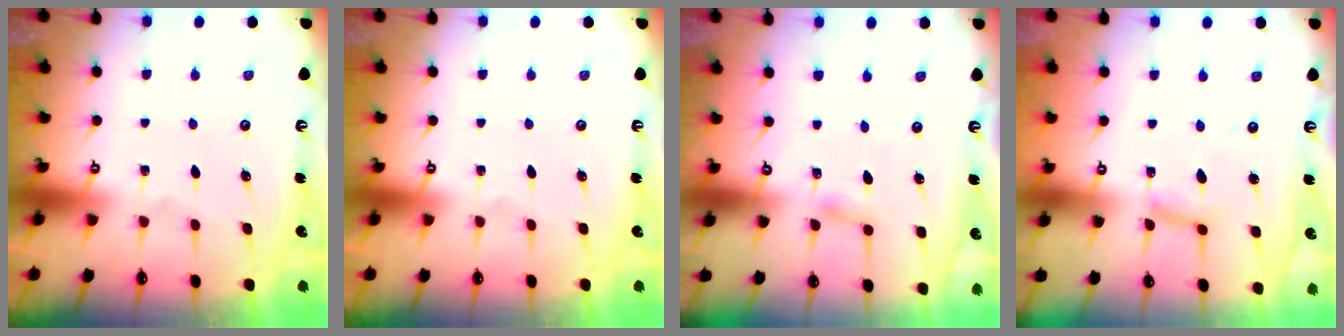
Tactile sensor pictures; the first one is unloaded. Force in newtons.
{"total": 0.0}
{"total": 3.5, "press": 3.5, "slide": 0.3}
{"total": 6.0, "press": 6.0, "slide": 0.5}